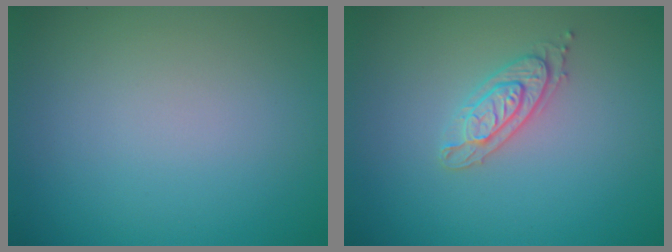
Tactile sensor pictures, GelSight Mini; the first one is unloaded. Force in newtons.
{"total": 2.3, "press": 2.2, "slide": 0.5}